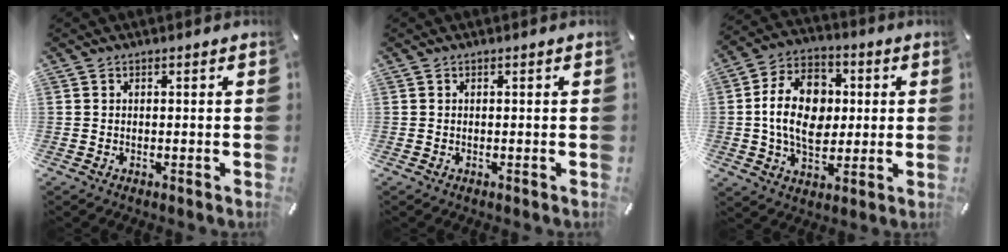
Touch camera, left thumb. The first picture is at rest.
{"total": 0.0}
{"total": 15.3, "force": [0.4, 11.3, 10.3], "torque": [-0.204, 0.018, 0.006]}